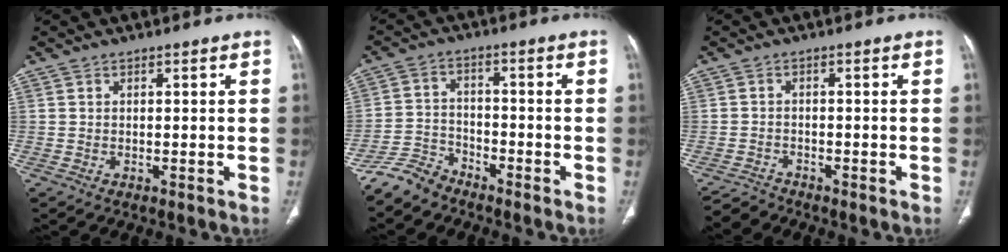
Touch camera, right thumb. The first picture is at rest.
{"total": 5.8, "force": [-5.3, 2.3, 0.5], "torque": [-0.008, 0.029, -0.113]}
{"total": 2.4, "force": [-2.3, 0.2, -0.8], "torque": [0.011, -0.005, -0.045]}